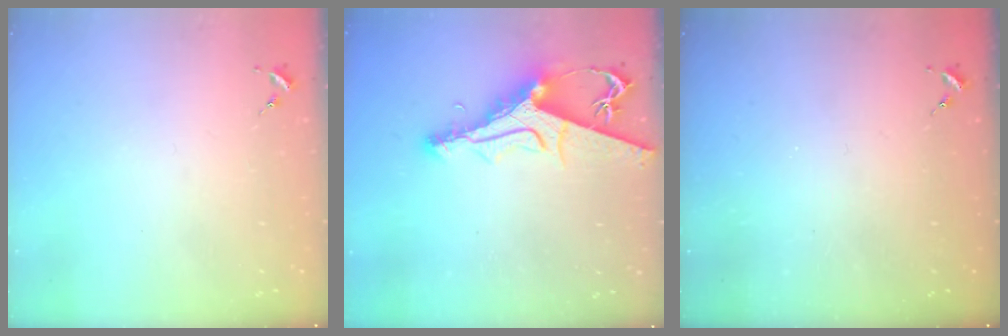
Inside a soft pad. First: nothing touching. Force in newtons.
{"total": 11.6, "press": 11.6, "slide": 1.2}
{"total": 0.0}